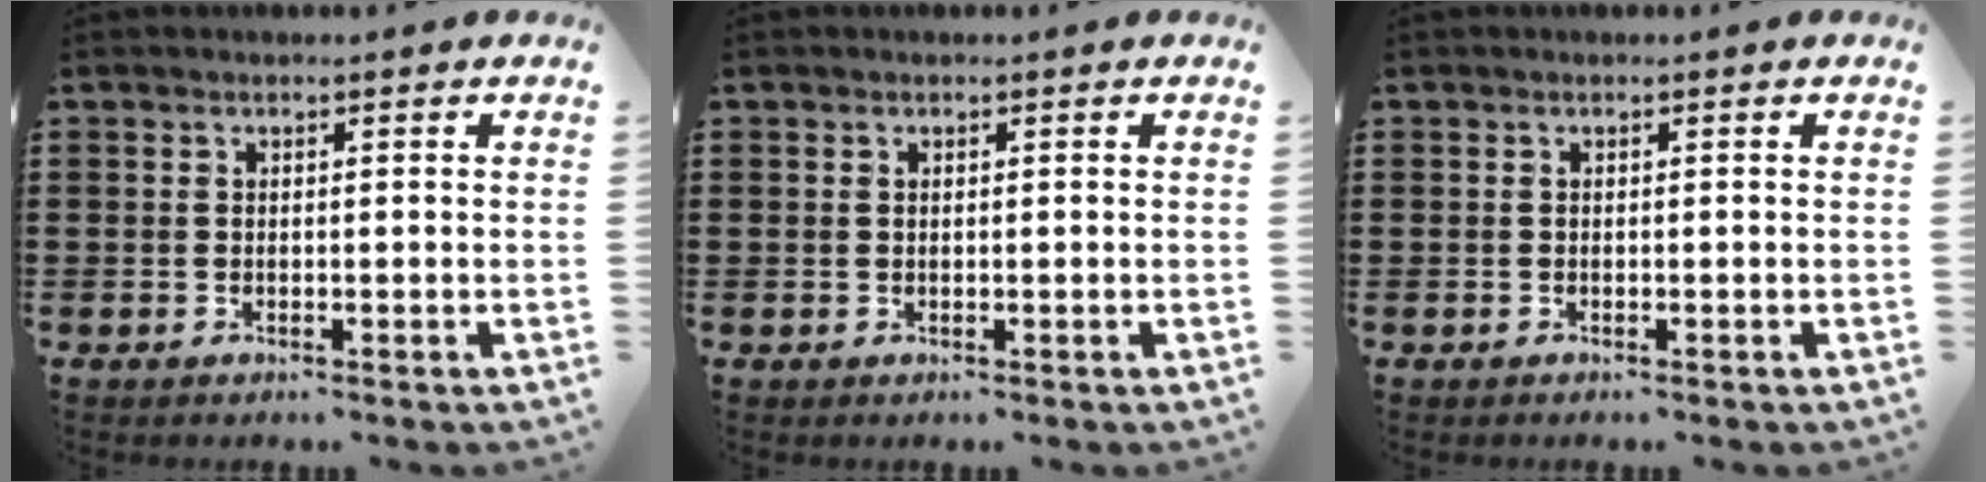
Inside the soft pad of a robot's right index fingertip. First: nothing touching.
{"total": 0.0}
{"total": 0.0}